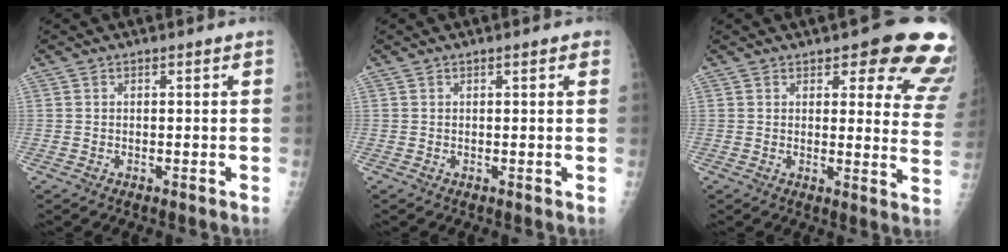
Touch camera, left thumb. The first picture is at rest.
{"total": 1.2, "force": [0.7, 0.4, 1.0], "torque": [-0.012, 0.000, 0.006]}
{"total": 15.3, "force": [10.3, 5.6, 9.8], "torque": [-0.057, -0.055, 0.098]}